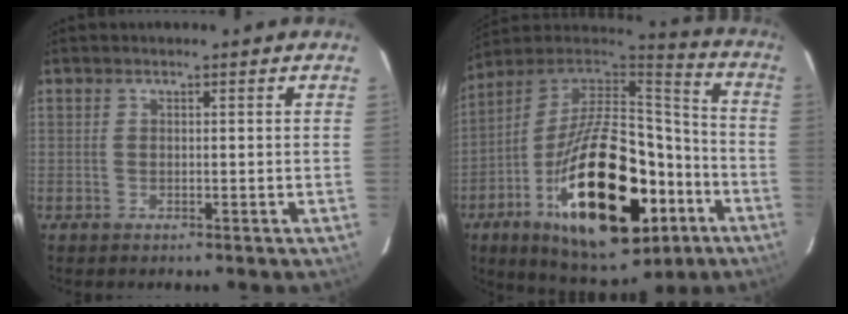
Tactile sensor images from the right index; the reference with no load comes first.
{"total": 31.2, "force": [-12.1, 15.4, 24.3], "torque": [-0.428, 0.006, -0.173]}